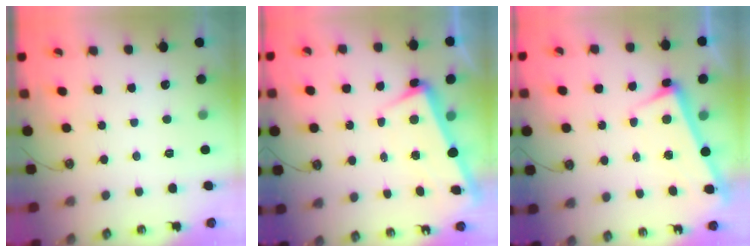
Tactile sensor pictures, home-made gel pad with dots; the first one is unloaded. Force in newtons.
{"total": 2.9, "press": 2.8, "slide": 1.0}
{"total": 2.5, "press": 2.4, "slide": 0.7}